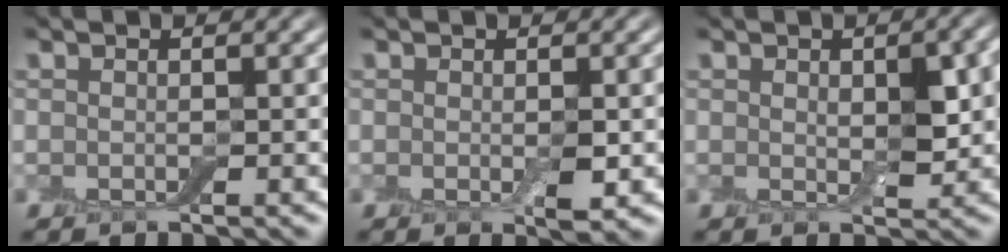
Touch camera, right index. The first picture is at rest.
{"total": 2.1, "force": [-0.3, 0.5, 2.0], "torque": [-0.032, -0.006, -0.002]}
{"total": 3.6, "force": [0.3, 1.8, 3.2], "torque": [-0.051, -0.004, 0.008]}